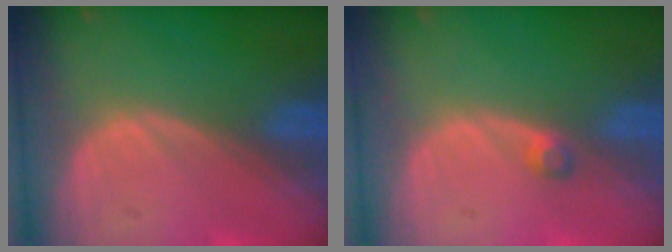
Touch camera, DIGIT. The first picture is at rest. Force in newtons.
{"total": 1.5, "press": 1.2, "slide": 0.8}